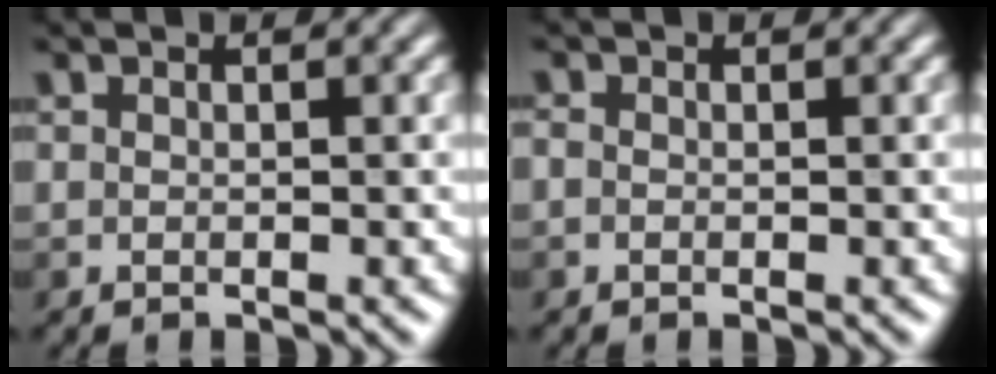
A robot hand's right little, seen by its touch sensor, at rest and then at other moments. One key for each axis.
{"total": 0.5, "fx": -0.2, "fy": 0.4, "fz": 0.3, "tx": -0.005, "ty": -0.005, "tz": -0.005}